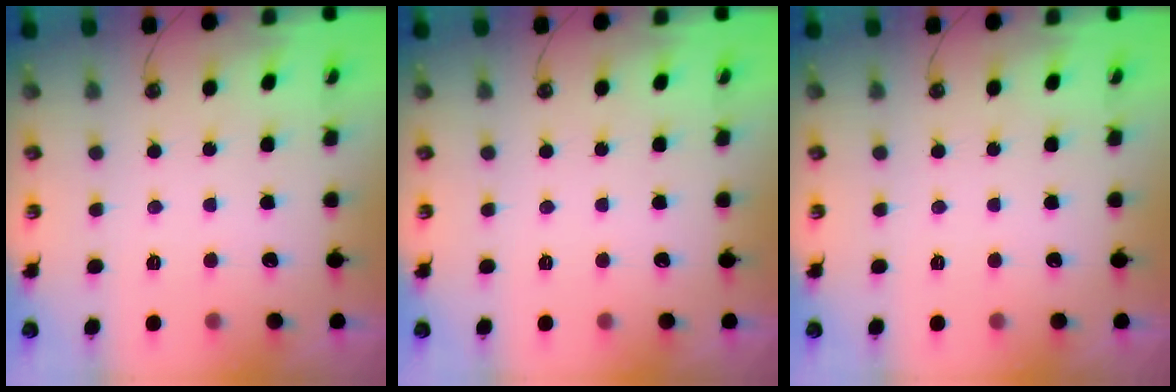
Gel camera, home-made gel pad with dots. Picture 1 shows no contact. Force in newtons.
{"total": 0.0}
{"total": 0.0}